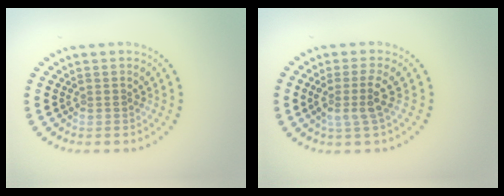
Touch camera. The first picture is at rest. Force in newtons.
{"total": 2.7, "press": 2.0, "slide": 1.9}